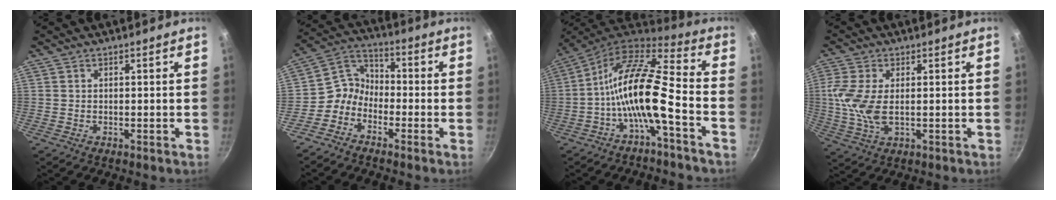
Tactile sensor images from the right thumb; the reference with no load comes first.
{"total": 6.6, "force": [-3.3, 5.2, 2.5], "torque": [-0.026, 0.047, -0.091]}
{"total": 14.3, "force": [-4.6, 3.5, 13.0], "torque": [-0.244, 0.050, -0.098]}
{"total": 8.2, "force": [0.4, 4.1, 7.1], "torque": [-0.156, -0.004, 0.008]}